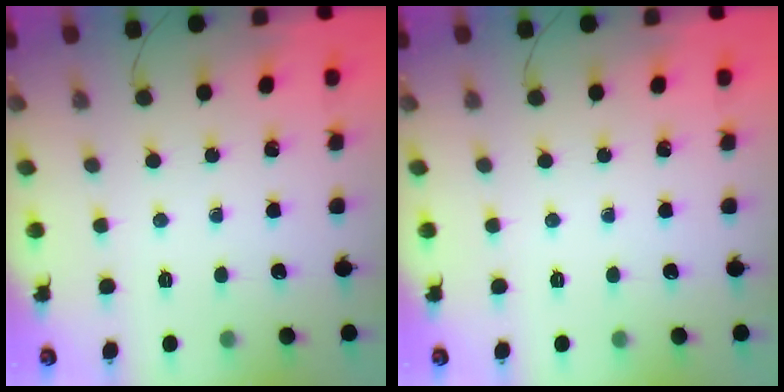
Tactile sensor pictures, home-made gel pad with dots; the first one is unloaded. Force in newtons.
{"total": 0.0}